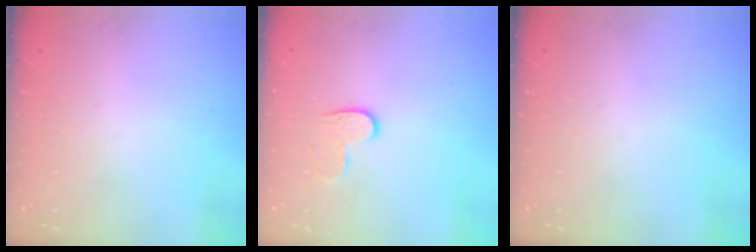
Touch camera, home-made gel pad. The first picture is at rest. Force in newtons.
{"total": 6.7, "press": 6.7, "slide": 0.5}
{"total": 0.0}